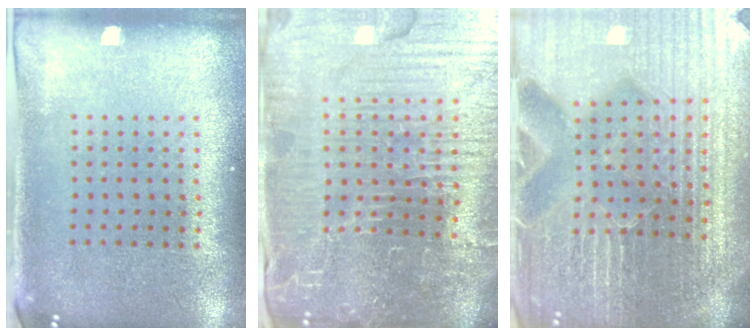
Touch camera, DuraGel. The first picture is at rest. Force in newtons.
{"total": 6.7, "press": 6.0, "slide": 3.0}
{"total": 6.2, "press": 5.6, "slide": 2.7}